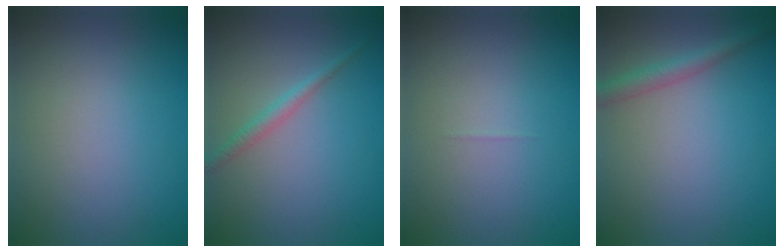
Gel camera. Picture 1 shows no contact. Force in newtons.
{"total": 1.6, "press": 1.6, "slide": 0.1}
{"total": 0.0}
{"total": 2.4, "press": 2.4, "slide": 0.1}